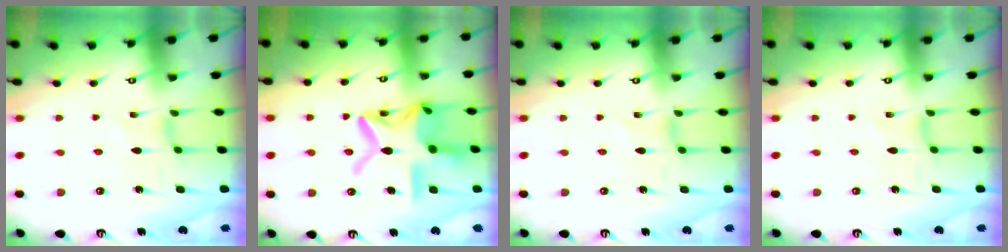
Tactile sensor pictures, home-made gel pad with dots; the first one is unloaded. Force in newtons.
{"total": 19.0, "press": 18.9, "slide": 1.6}
{"total": 0.0}
{"total": 0.0}